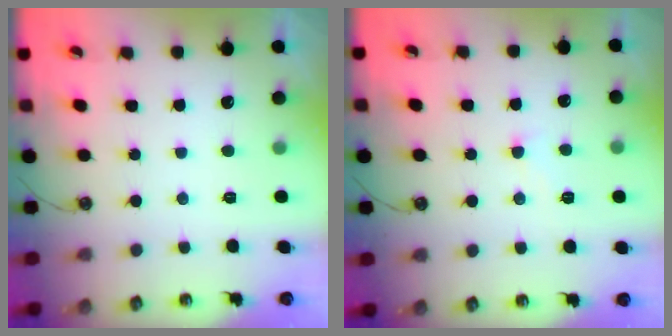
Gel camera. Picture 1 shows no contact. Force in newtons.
{"total": 2.0, "press": 2.0, "slide": 0.4}